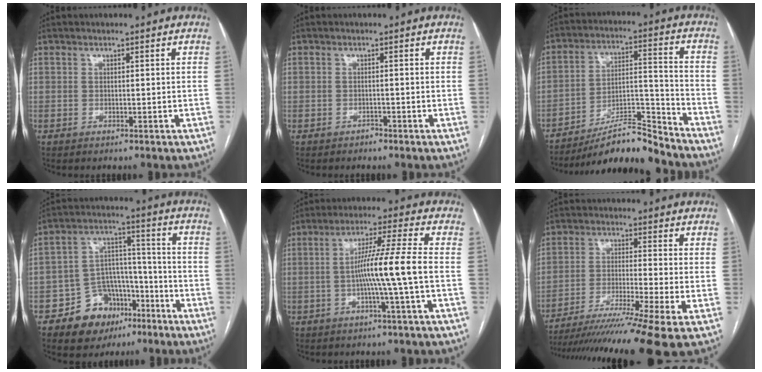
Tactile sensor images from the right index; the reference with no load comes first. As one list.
[{"total": 0.8, "force": [-0.6, 0.4, 0.0], "torque": [0.000, 0.001, -0.012]}, {"total": 12.7, "force": [-11.9, 0.8, 4.2], "torque": [-0.059, 0.034, -0.205]}, {"total": 11.7, "force": [-6.9, 8.2, 4.8], "torque": [-0.070, 0.039, -0.103]}, {"total": 8.7, "force": [-1.5, -1.8, 8.4], "torque": [-0.149, 0.010, -0.027]}, {"total": 15.6, "force": [-12.3, -2.6, 9.2], "torque": [-0.147, -0.037, -0.202]}]